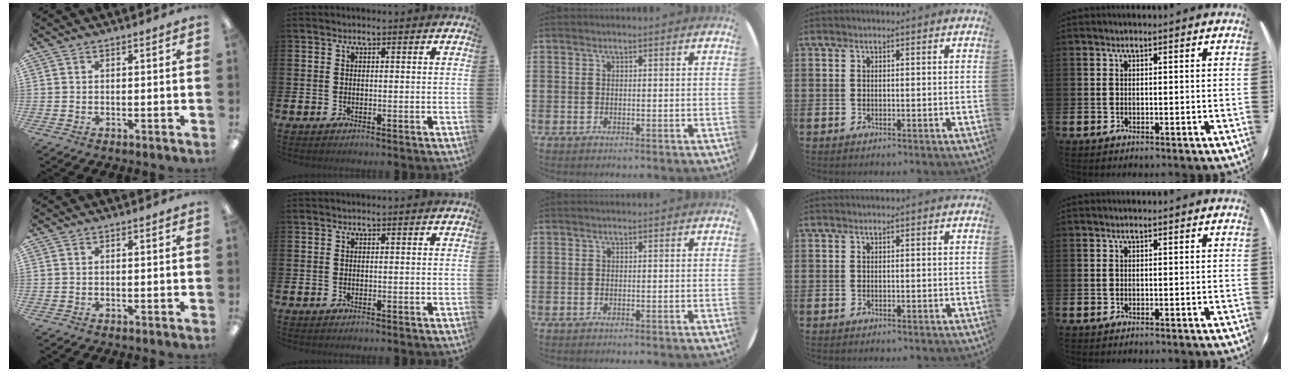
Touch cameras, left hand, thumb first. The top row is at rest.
{}